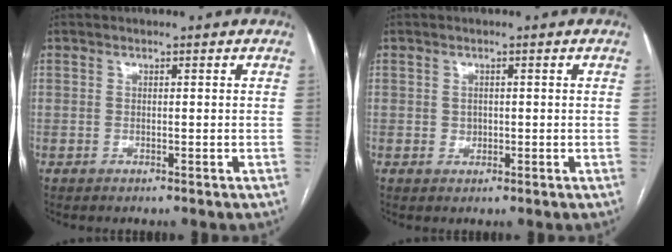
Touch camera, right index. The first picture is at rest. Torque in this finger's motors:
{"motor_torque": [-0.12, 0.04, 0.05, 0.00]}